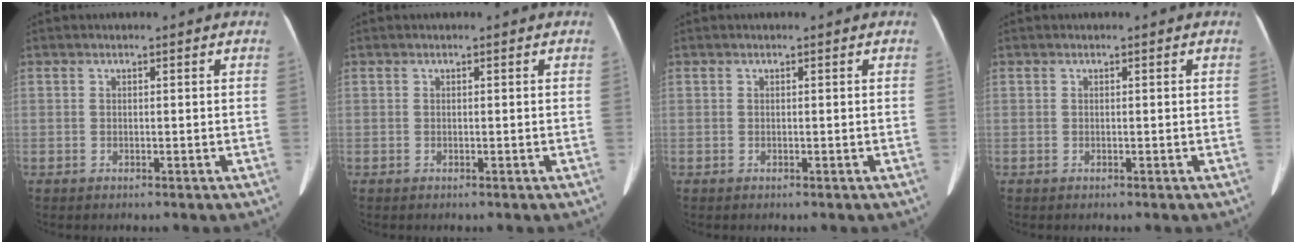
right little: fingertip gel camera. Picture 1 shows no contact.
{"total": 0.0}
{"total": 0.0}
{"total": 0.0}